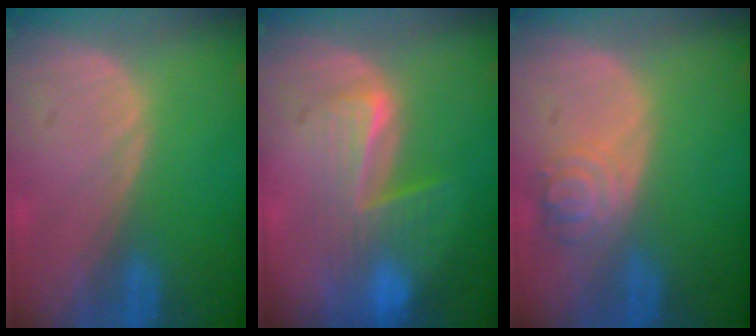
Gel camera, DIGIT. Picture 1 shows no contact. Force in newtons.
{"total": 6.8, "press": 6.6, "slide": 1.5}
{"total": 4.5, "press": 4.2, "slide": 1.7}